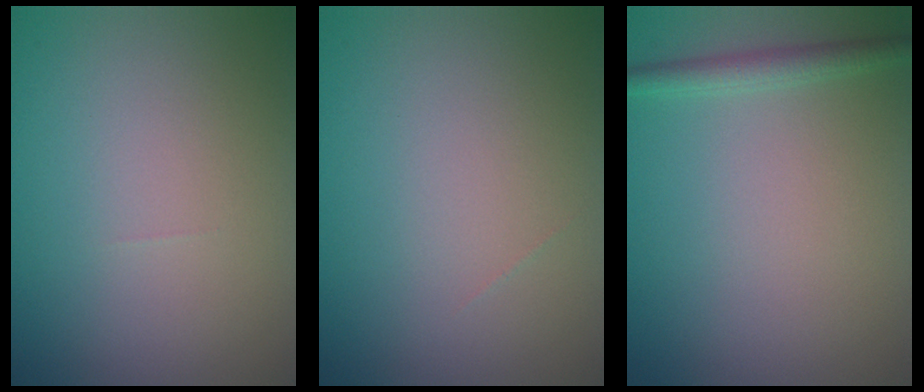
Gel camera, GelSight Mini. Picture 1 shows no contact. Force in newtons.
{"total": 0.0}
{"total": 1.8, "press": 1.8, "slide": 0.1}